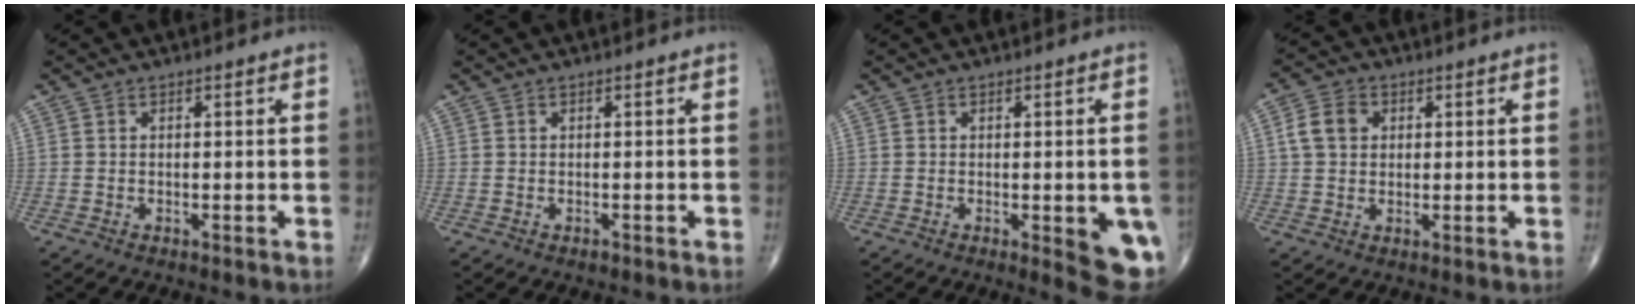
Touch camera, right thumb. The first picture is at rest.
{"total": 0.5, "force": [-0.2, 0.3, 0.3], "torque": [-0.001, 0.001, -0.004]}
{"total": 8.5, "force": [-2.0, 2.6, 7.8], "torque": [-0.076, -0.014, -0.018]}
{"total": 5.6, "force": [1.3, 4.4, 3.3], "torque": [-0.052, 0.006, 0.021]}